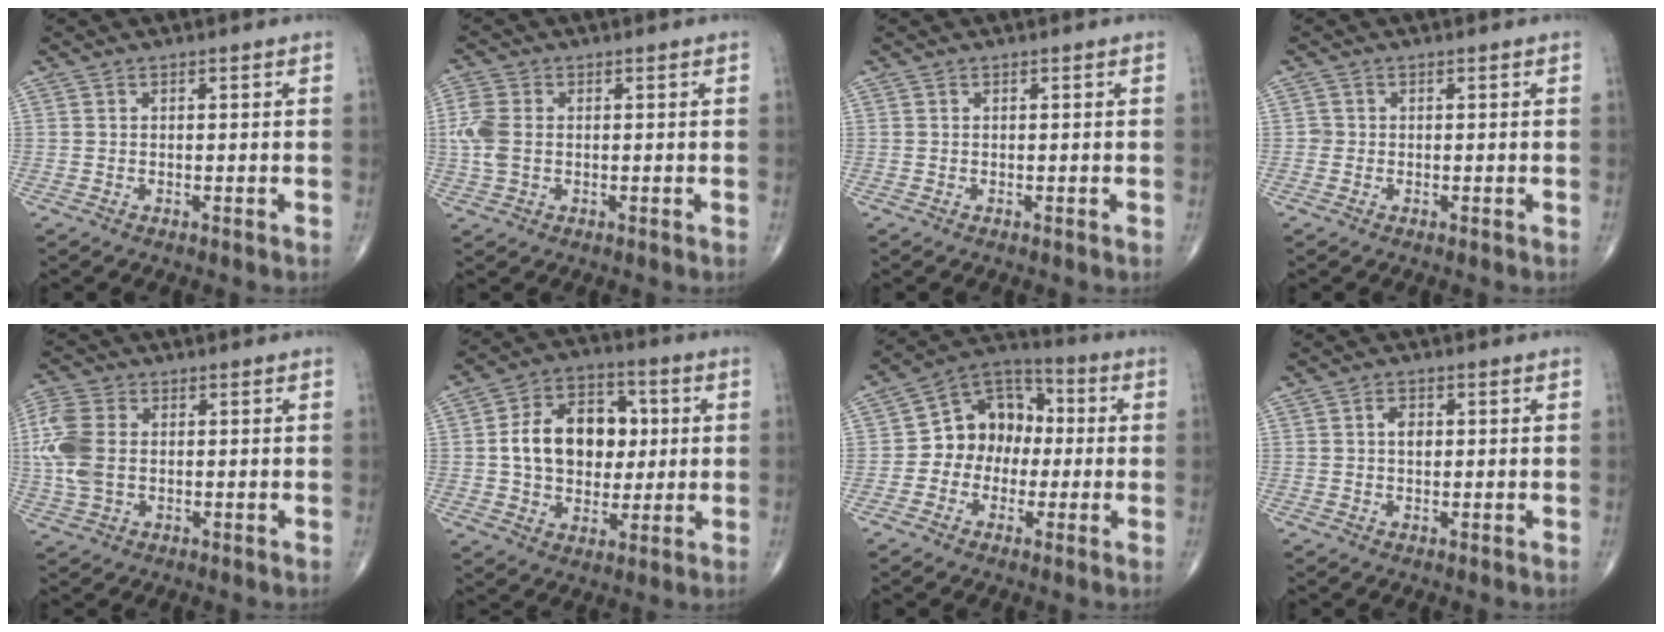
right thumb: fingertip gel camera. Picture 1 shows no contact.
{"total": 5.8, "force": [0.0, 3.9, 4.3], "torque": [-0.121, 0.006, -0.003]}
{"total": 0.0}
{"total": 1.0, "force": [-0.2, 1.0, 0.1], "torque": [0.005, 0.004, -0.005]}
{"total": 9.8, "force": [0.3, 6.5, 7.4], "torque": [-0.188, 0.008, 0.005]}
{"total": 16.1, "force": [1.5, 11.6, 11.1], "torque": [-0.141, 0.017, 0.024]}
{"total": 12.1, "force": [-0.7, 10.0, 6.7], "torque": [-0.065, 0.037, -0.028]}
{"total": 2.6, "force": [0.3, 1.7, 1.9], "torque": [-0.024, 0.002, 0.002]}